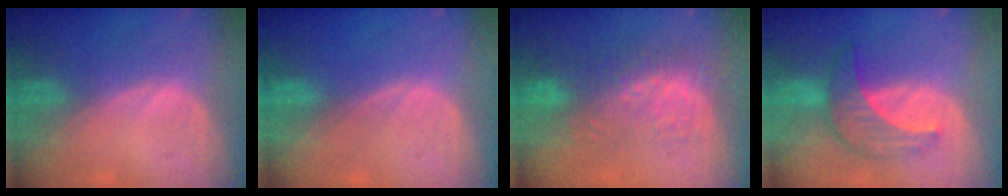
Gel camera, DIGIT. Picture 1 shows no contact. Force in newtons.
{"total": 0.0}
{"total": 8.8, "press": 8.4, "slide": 2.5}
{"total": 6.9, "press": 6.8, "slide": 1.0}